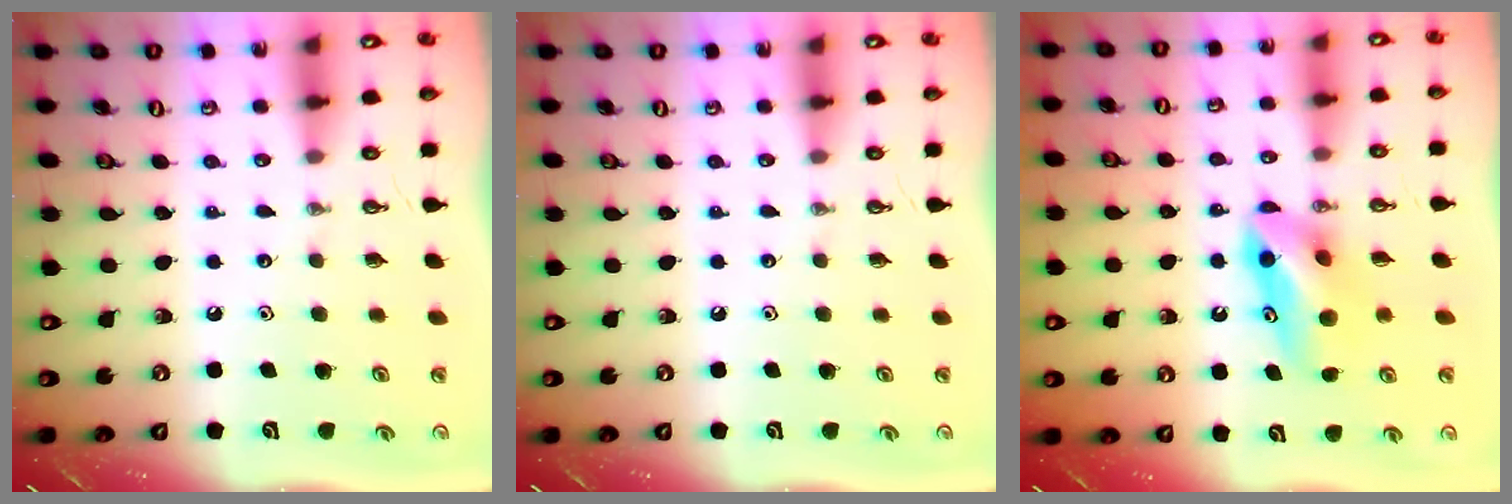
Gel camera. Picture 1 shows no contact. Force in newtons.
{"total": 0.0}
{"total": 8.5, "press": 8.0, "slide": 3.0}